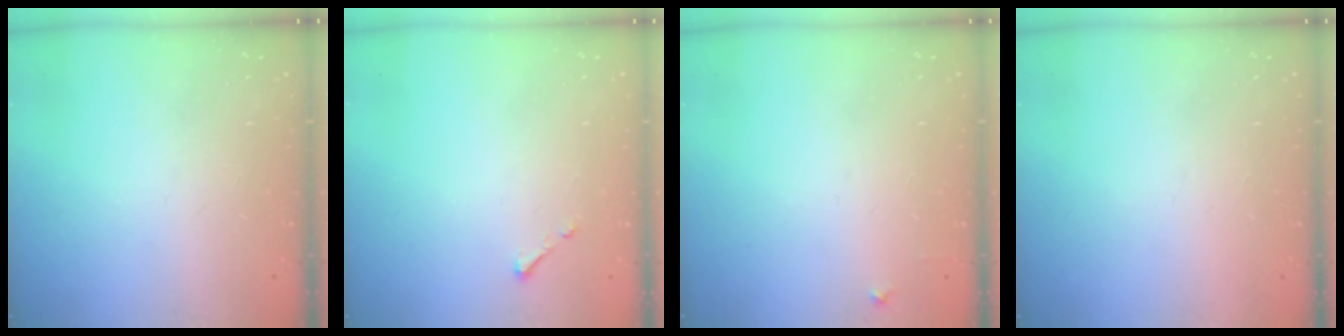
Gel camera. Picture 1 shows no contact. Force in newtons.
{"total": 2.5, "press": 2.5, "slide": 0.3}
{"total": 4.1, "press": 4.1, "slide": 0.6}
{"total": 1.5, "press": 1.5, "slide": 0.1}